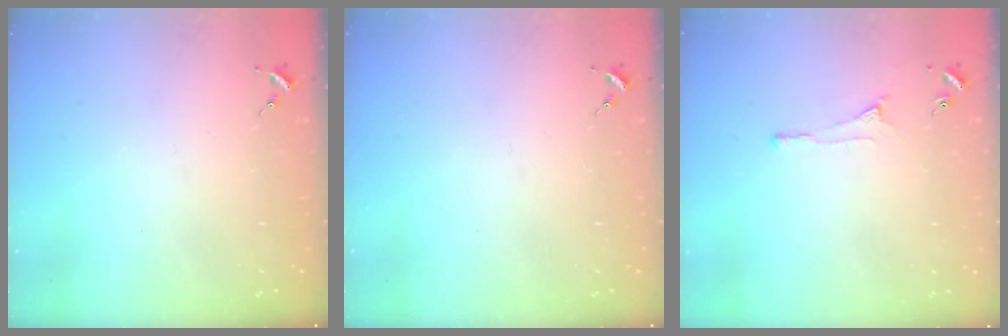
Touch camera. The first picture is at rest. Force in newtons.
{"total": 0.0}
{"total": 4.9, "press": 4.8, "slide": 0.6}